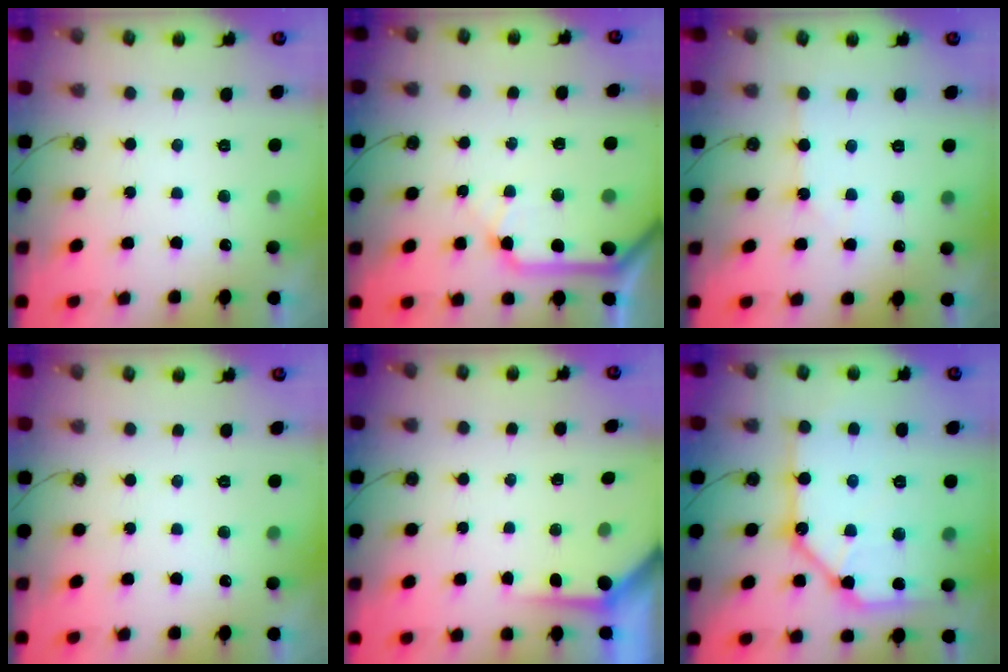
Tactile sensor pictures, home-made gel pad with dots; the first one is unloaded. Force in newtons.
{"total": 11.3, "press": 11.2, "slide": 1.7}
{"total": 2.6, "press": 2.5, "slide": 0.5}
{"total": 0.0}
{"total": 3.7, "press": 3.6, "slide": 0.4}
{"total": 17.3, "press": 17.2, "slide": 1.8}